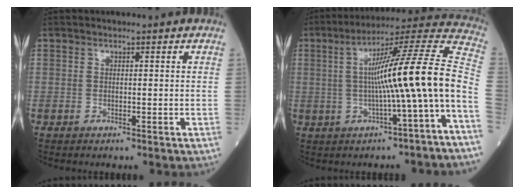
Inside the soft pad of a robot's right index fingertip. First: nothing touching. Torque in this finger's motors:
{"motor_torque": [1.55, -0.59, 0.83, 0.21]}